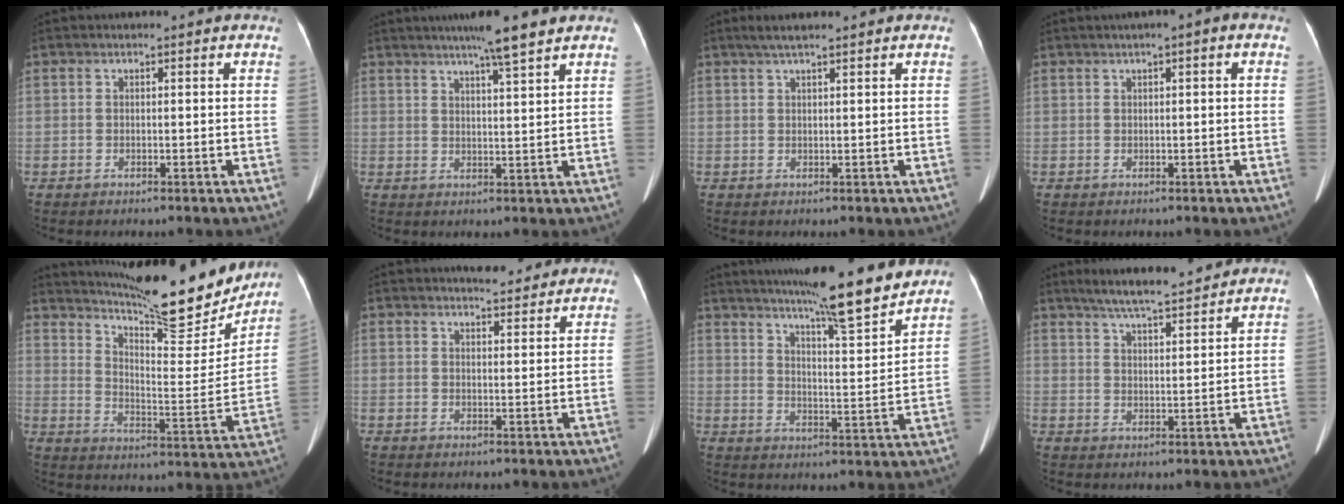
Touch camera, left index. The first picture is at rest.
{"total": 7.2, "force": [5.6, -0.7, 4.4], "torque": [-0.071, 0.007, 0.085]}
{"total": 3.5, "force": [2.8, 0.1, 2.2], "torque": [-0.042, 0.019, 0.050]}
{"total": 1.6, "force": [0.6, 0.1, 1.5], "torque": [-0.024, 0.007, 0.007]}
{"total": 21.2, "force": [18.8, 3.0, 9.3], "torque": [-0.147, -0.040, 0.266]}
{"total": 4.9, "force": [4.5, 1.3, 1.2], "torque": [-0.017, 0.005, 0.059]}
{"total": 15.3, "force": [13.3, -0.1, 7.6], "torque": [-0.115, -0.014, 0.189]}
{"total": 9.7, "force": [8.6, 0.6, 4.4], "torque": [-0.074, 0.013, 0.135]}